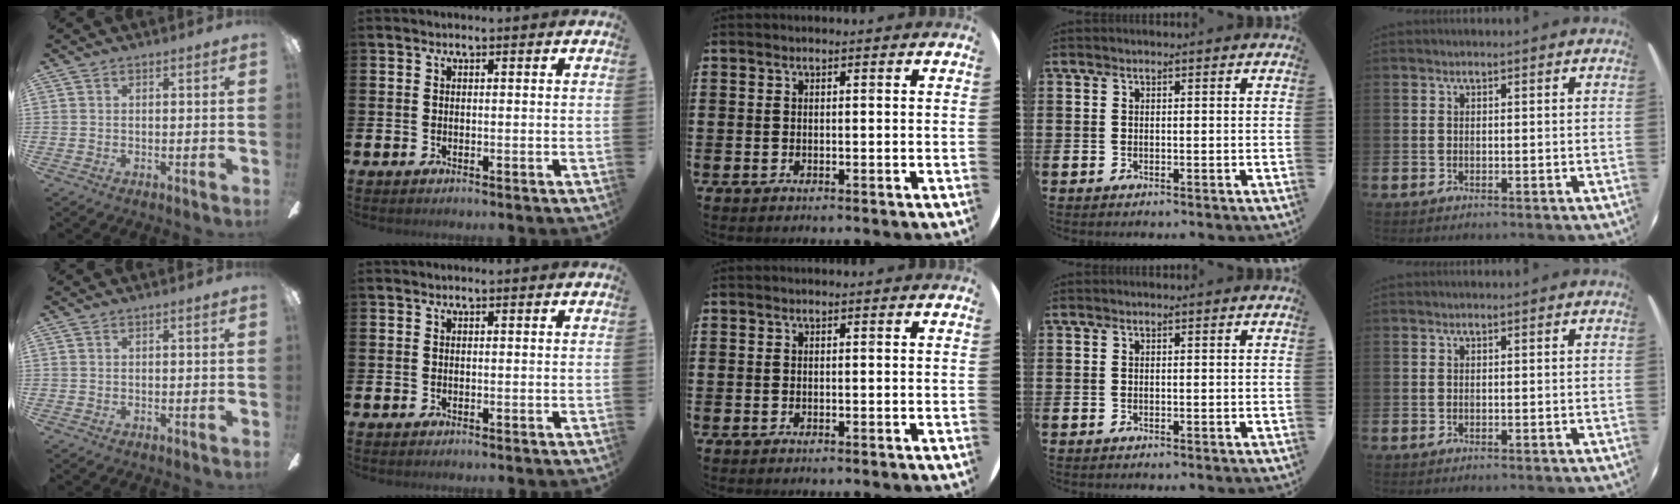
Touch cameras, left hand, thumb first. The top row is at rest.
{}